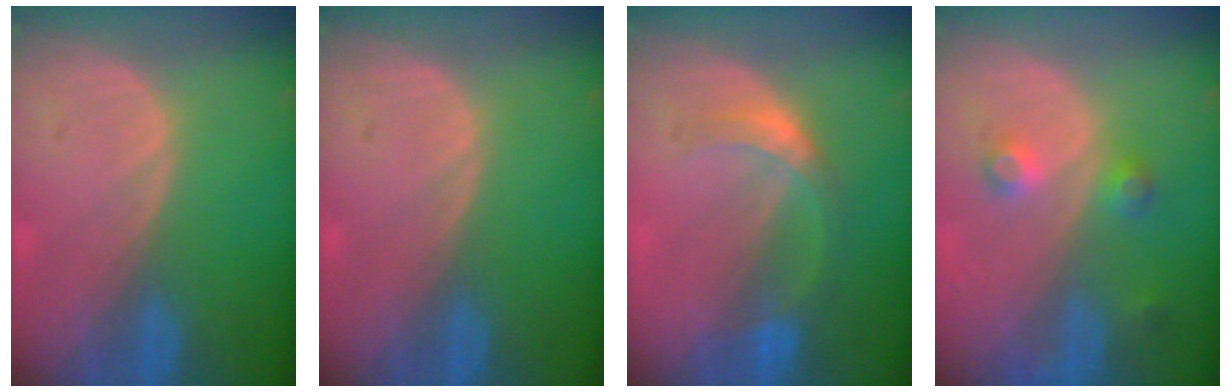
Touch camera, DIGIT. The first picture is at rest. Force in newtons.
{"total": 0.0}
{"total": 5.2, "press": 4.8, "slide": 1.9}
{"total": 3.8, "press": 3.5, "slide": 1.4}